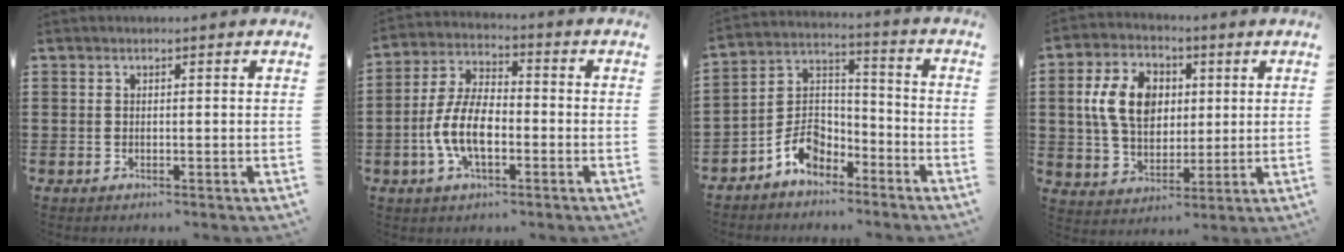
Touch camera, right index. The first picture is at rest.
{"total": 8.4, "force": [-2.4, 3.9, 7.0], "torque": [-0.167, -0.004, -0.054]}
{"total": 6.7, "force": [-4.7, 4.1, 2.5], "torque": [-0.061, 0.011, -0.093]}
{"total": 10.3, "force": [1.9, 7.5, 6.8], "torque": [-0.157, 0.015, 0.027]}